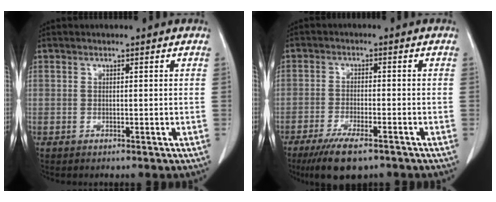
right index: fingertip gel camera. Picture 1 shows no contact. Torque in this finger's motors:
{"motor_torque": [0.85, -0.72, 0.31, 0.06]}